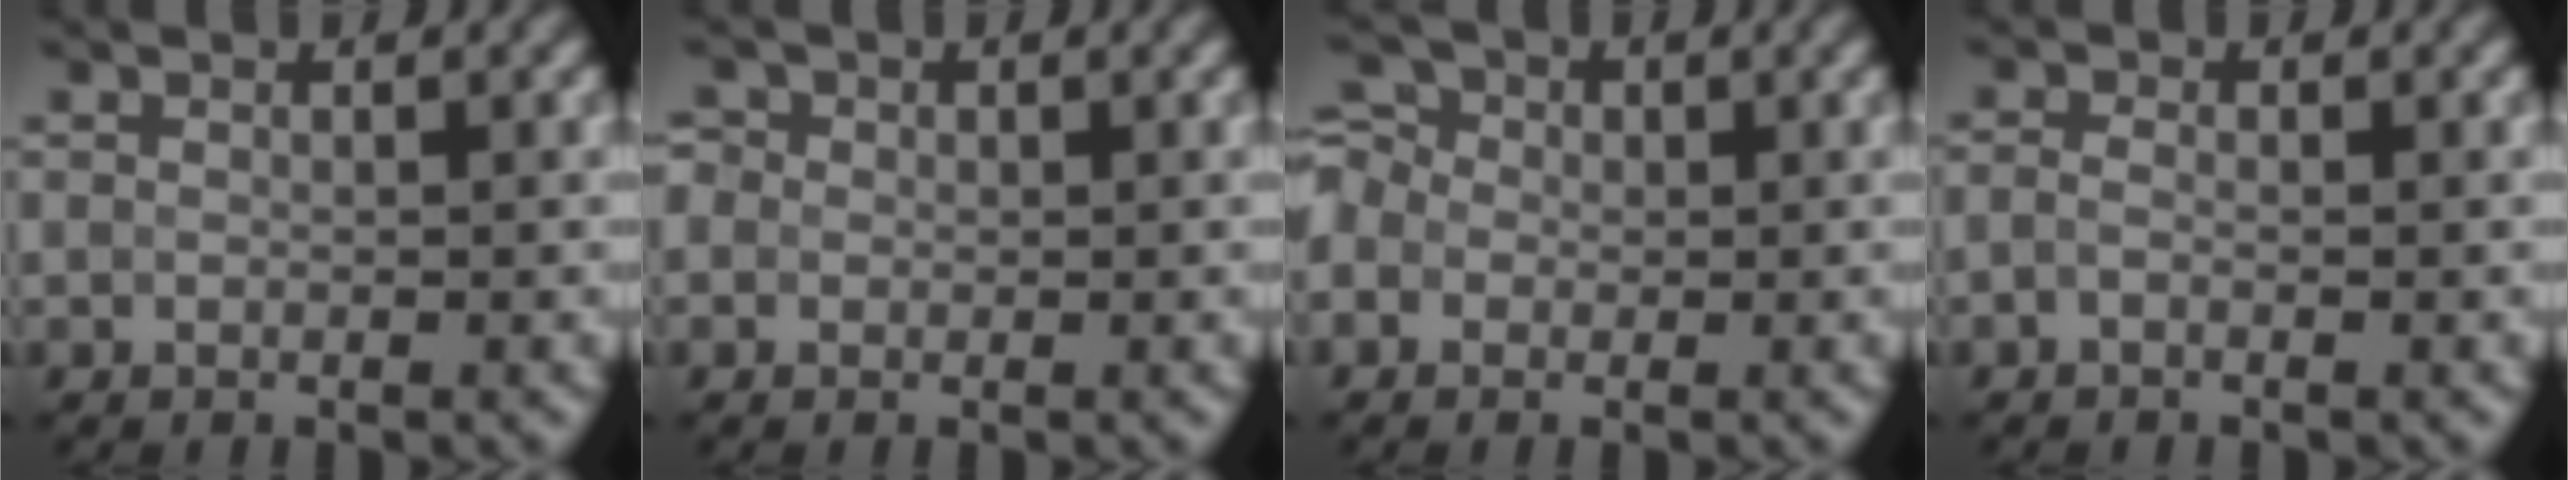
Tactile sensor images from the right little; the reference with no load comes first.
{"total": 2.4, "force": [0.9, 2.0, 0.9], "torque": [-0.003, 0.021, -0.007]}
{"total": 6.0, "force": [0.5, 5.3, 2.9], "torque": [-0.059, 0.033, -0.035]}
{"total": 0.9, "force": [-0.4, 0.4, 0.6], "torque": [-0.016, -0.006, -0.016]}